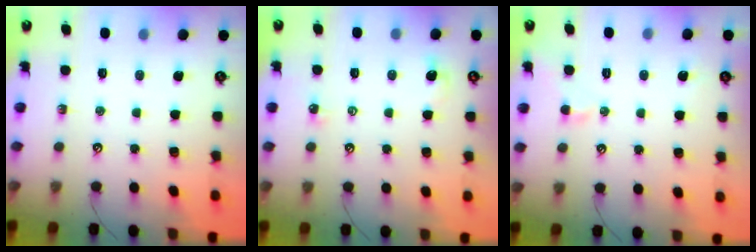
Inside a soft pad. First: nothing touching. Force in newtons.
{"total": 1.7, "press": 1.6, "slide": 0.5}
{"total": 0.7, "press": 0.7, "slide": 0.2}